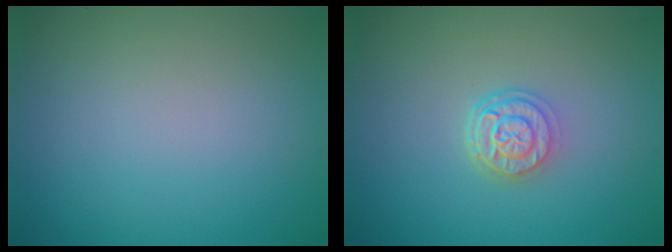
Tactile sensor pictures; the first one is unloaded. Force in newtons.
{"total": 2.8, "press": 2.1, "slide": 1.8}